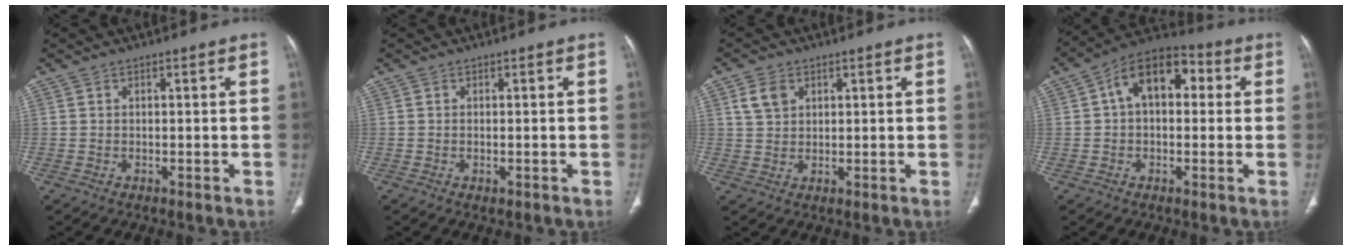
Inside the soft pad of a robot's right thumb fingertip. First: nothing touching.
{"total": 0.8, "force": [-0.3, 0.4, 0.6], "torque": [-0.015, -0.002, -0.002]}
{"total": 4.3, "force": [1.9, 3.1, 2.3], "torque": [-0.034, -0.003, 0.041]}
{"total": 12.3, "force": [2.3, 7.8, 9.3], "torque": [-0.118, 0.036, 0.022]}